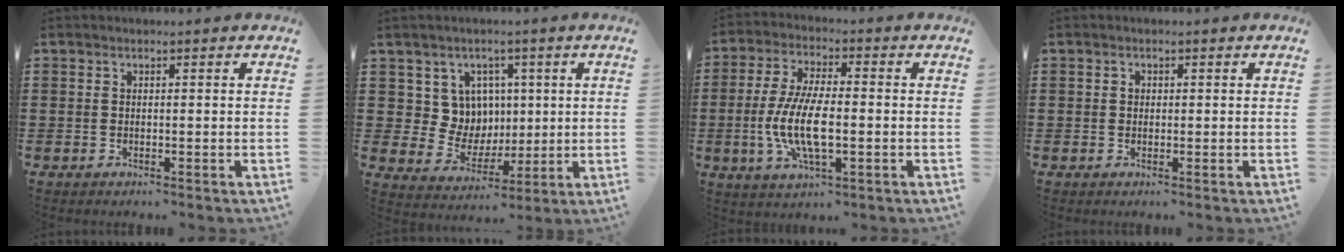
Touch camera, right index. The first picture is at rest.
{"total": 7.6, "force": [2.4, 7.0, 1.7], "torque": [-0.064, 0.000, 0.050]}
{"total": 10.0, "force": [-2.0, 3.5, 9.1], "torque": [-0.200, -0.012, -0.040]}
{"total": 0.7, "force": [0.1, 0.6, 0.4], "torque": [-0.009, 0.003, 0.002]}